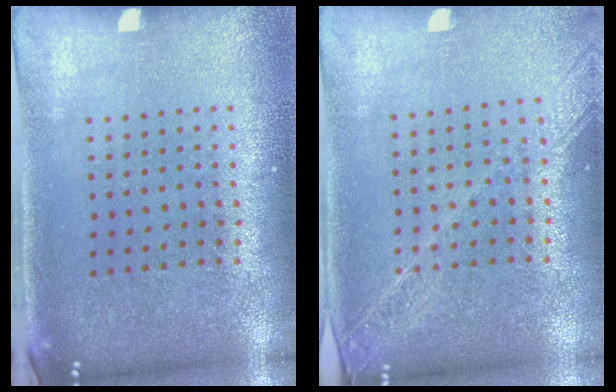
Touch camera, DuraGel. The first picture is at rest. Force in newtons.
{"total": 1.7, "press": 1.5, "slide": 0.8}